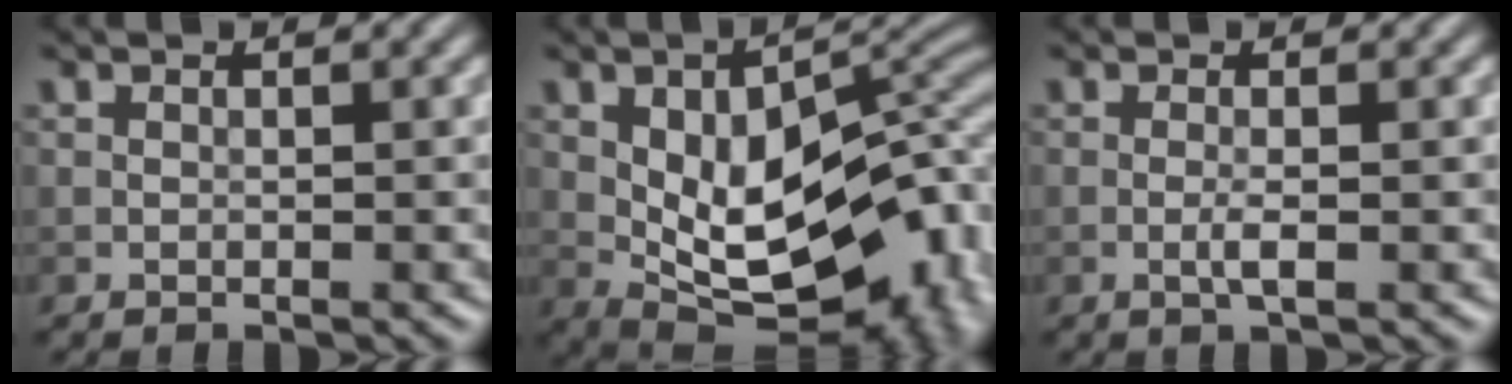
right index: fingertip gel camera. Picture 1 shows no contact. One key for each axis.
{"total": 15.3, "fx": -2.2, "fy": 8.8, "fz": 12.4, "tx": -0.169, "ty": -0.009, "tz": -0.032}
{"total": 1.4, "fx": -0.4, "fy": 0.2, "fz": 1.3, "tx": -0.028, "ty": -0.002, "tz": -0.010}